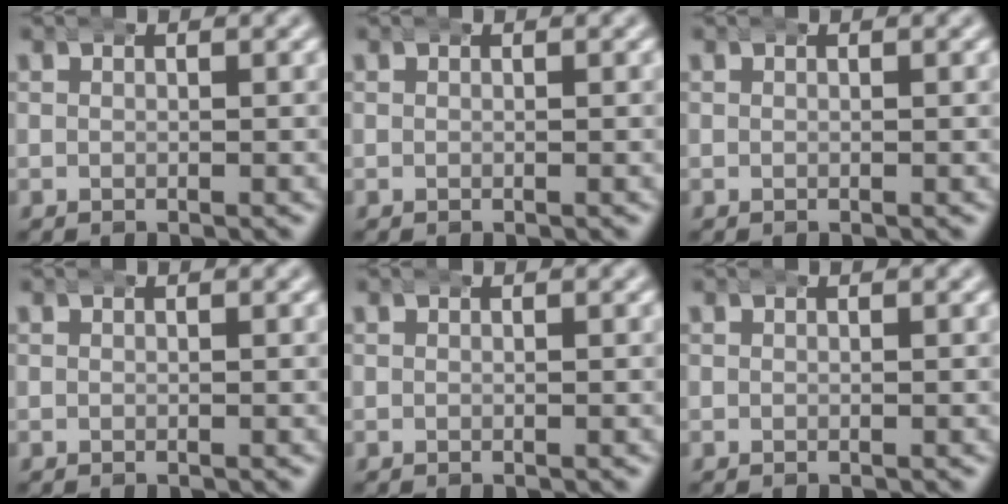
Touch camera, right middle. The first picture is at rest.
{"total": 0.0}
{"total": 0.0}
{"total": 0.0}
{"total": 0.0}
{"total": 0.0}